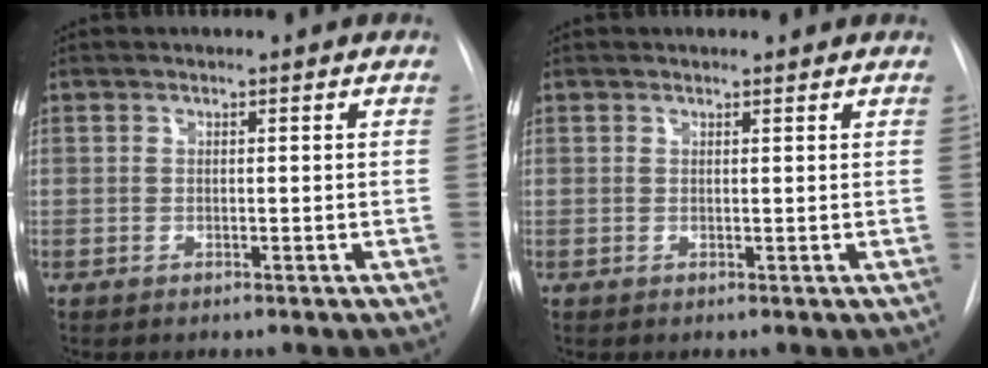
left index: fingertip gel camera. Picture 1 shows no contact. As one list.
[{"total": 2.3, "force": [2.2, 0.5, 0.4], "torque": [-0.010, 0.019, 0.026]}]